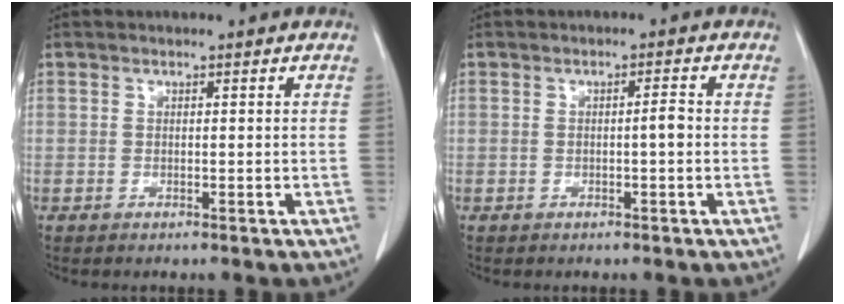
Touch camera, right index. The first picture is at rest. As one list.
[{"total": 1.7, "force": [-0.2, 0.1, 1.7], "torque": [-0.027, 0.002, -0.003]}]